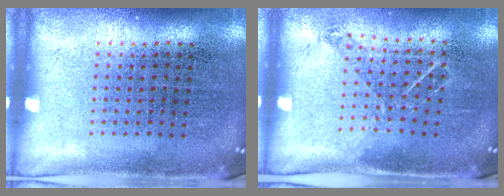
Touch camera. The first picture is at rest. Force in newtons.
{"total": 0.8, "press": 0.8, "slide": 0.2}